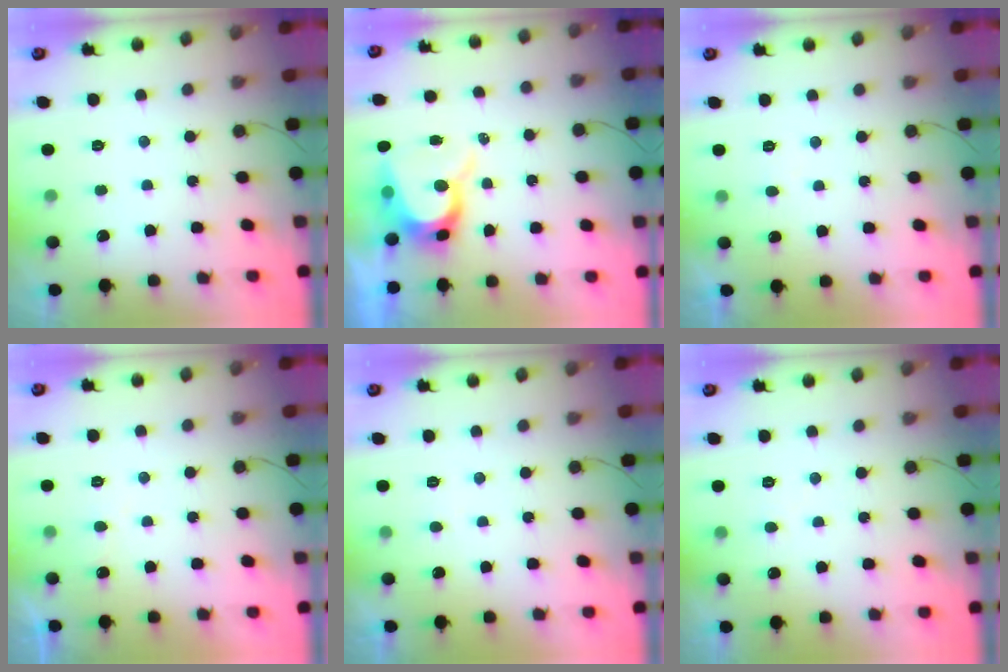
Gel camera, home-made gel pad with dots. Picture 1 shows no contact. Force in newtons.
{"total": 8.7, "press": 8.7, "slide": 0.6}
{"total": 2.4, "press": 2.4, "slide": 0.2}
{"total": 4.9, "press": 4.9, "slide": 0.3}
{"total": 2.7, "press": 2.7, "slide": 0.2}
{"total": 3.9, "press": 3.9, "slide": 0.4}